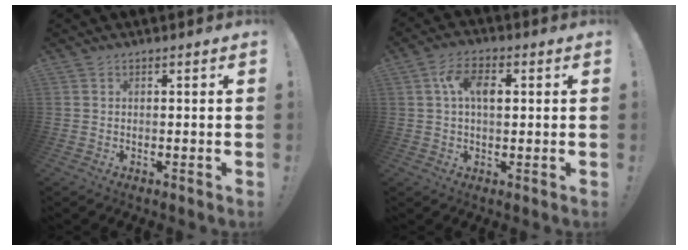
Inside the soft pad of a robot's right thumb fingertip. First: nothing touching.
{"total": 7.6, "force": [1.7, 4.2, 6.1], "torque": [-0.101, 0.009, 0.030]}